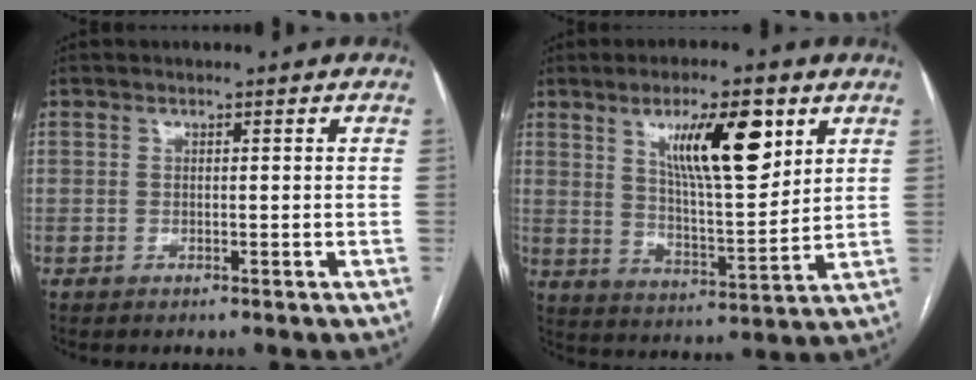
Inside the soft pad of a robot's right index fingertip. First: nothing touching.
{"total": 12.8, "force": [6.1, 2.7, 10.9], "torque": [-0.184, -0.002, 0.106]}